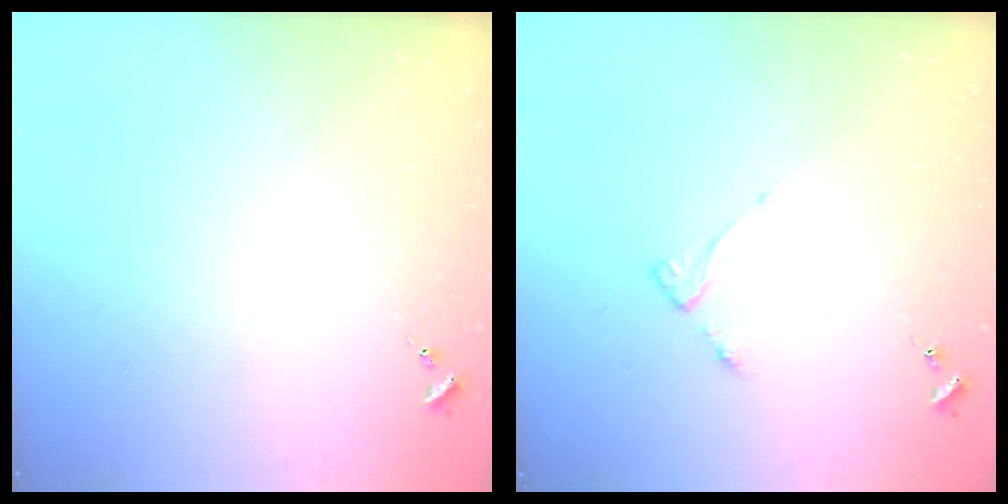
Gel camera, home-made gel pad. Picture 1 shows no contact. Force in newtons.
{"total": 2.8, "press": 2.7, "slide": 0.5}